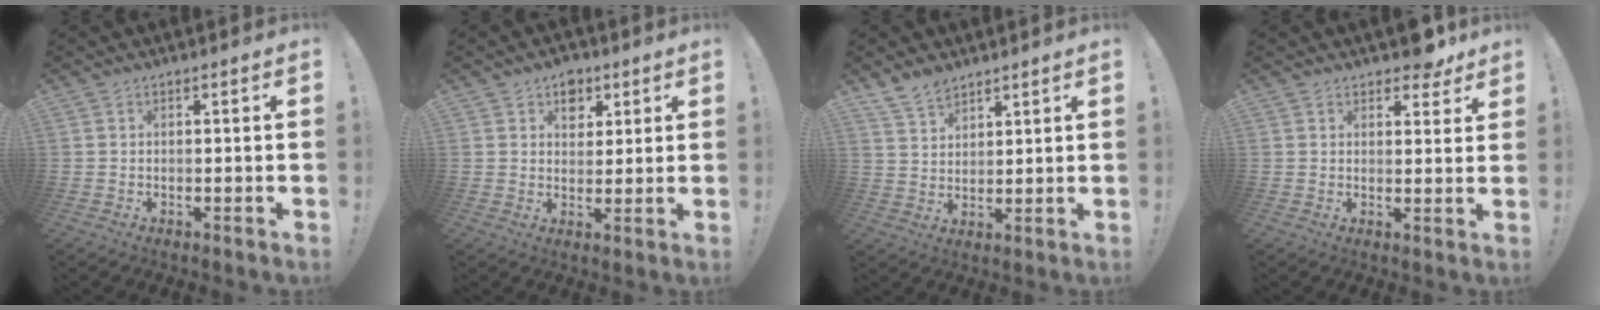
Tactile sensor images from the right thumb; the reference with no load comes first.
{"total": 7.2, "force": [3.6, 5.8, 2.2], "torque": [-0.017, -0.019, 0.067]}
{"total": 8.3, "force": [6.5, 4.8, 1.8], "torque": [-0.031, -0.041, 0.128]}
{"total": 5.2, "force": [4.2, 2.4, 1.7], "torque": [-0.001, -0.030, 0.074]}